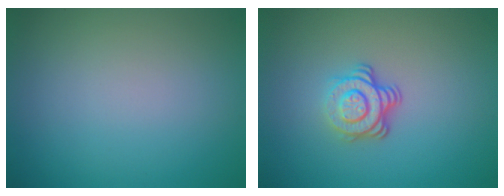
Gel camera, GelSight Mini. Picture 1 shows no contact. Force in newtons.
{"total": 3.8, "press": 2.6, "slide": 2.8}